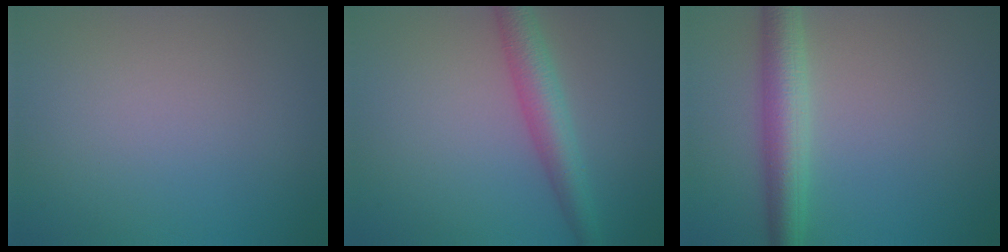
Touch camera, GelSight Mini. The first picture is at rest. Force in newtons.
{"total": 3.9, "press": 3.9, "slide": 0.1}
{"total": 4.4, "press": 4.4, "slide": 0.2}